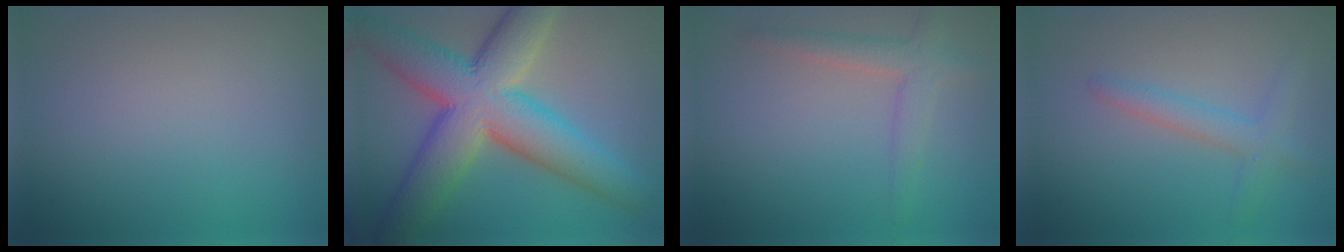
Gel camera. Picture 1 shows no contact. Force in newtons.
{"total": 12.1, "press": 12.1, "slide": 0.6}
{"total": 2.8, "press": 2.8, "slide": 0.1}
{"total": 2.4, "press": 2.4, "slide": 0.1}